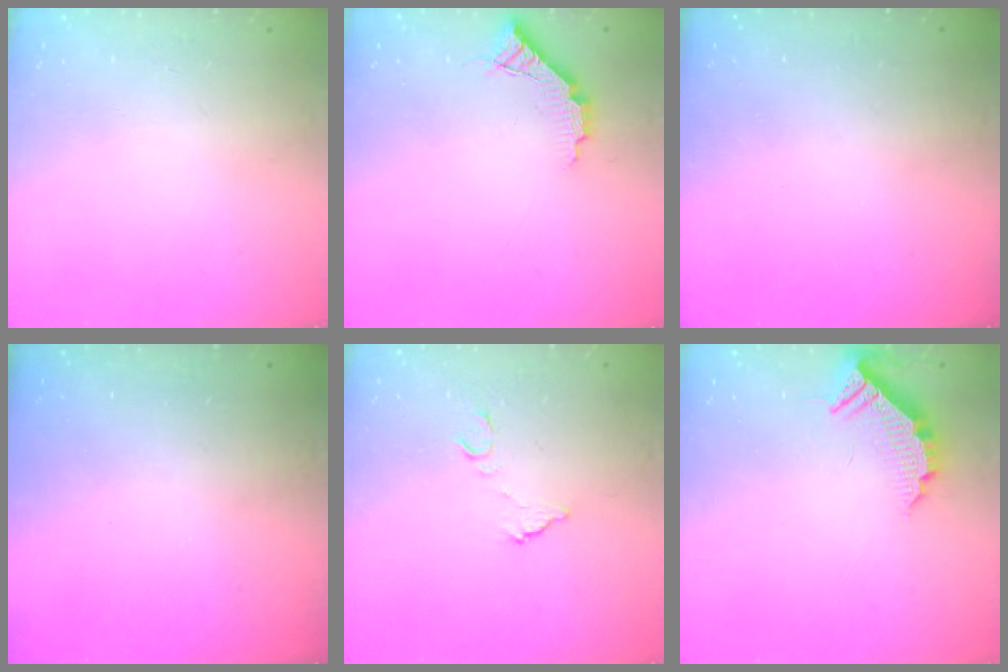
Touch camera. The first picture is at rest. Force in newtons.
{"total": 8.7, "press": 8.7, "slide": 0.5}
{"total": 3.3, "press": 3.3, "slide": 0.2}
{"total": 3.3, "press": 3.3, "slide": 0.1}
{"total": 6.5, "press": 6.4, "slide": 0.7}
{"total": 10.1, "press": 10.1, "slide": 0.5}